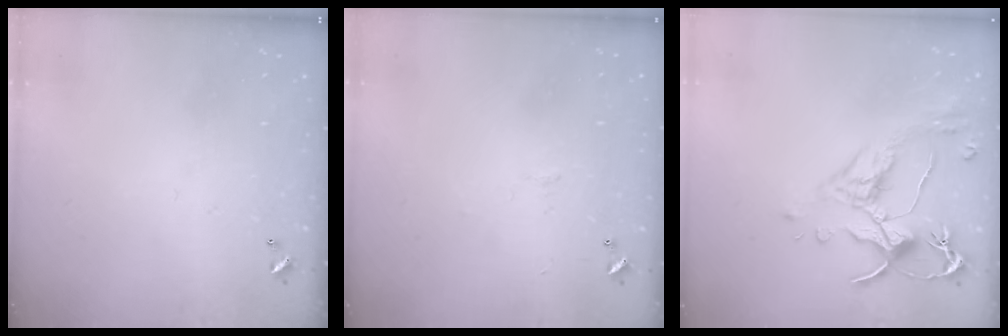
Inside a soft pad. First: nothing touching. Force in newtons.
{"total": 0.6, "press": 0.4, "slide": 0.5}
{"total": 2.5, "press": 2.1, "slide": 1.3}